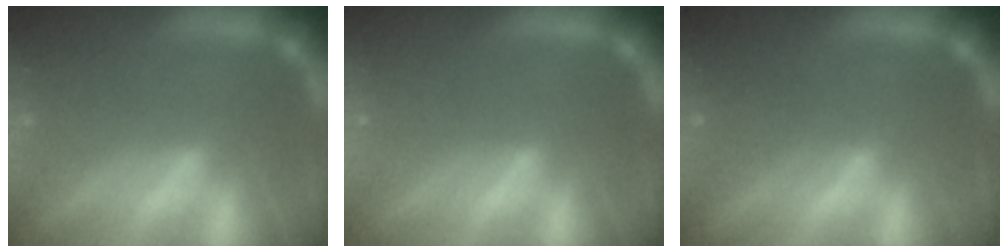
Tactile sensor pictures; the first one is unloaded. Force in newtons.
{"total": 0.0}
{"total": 1.9}